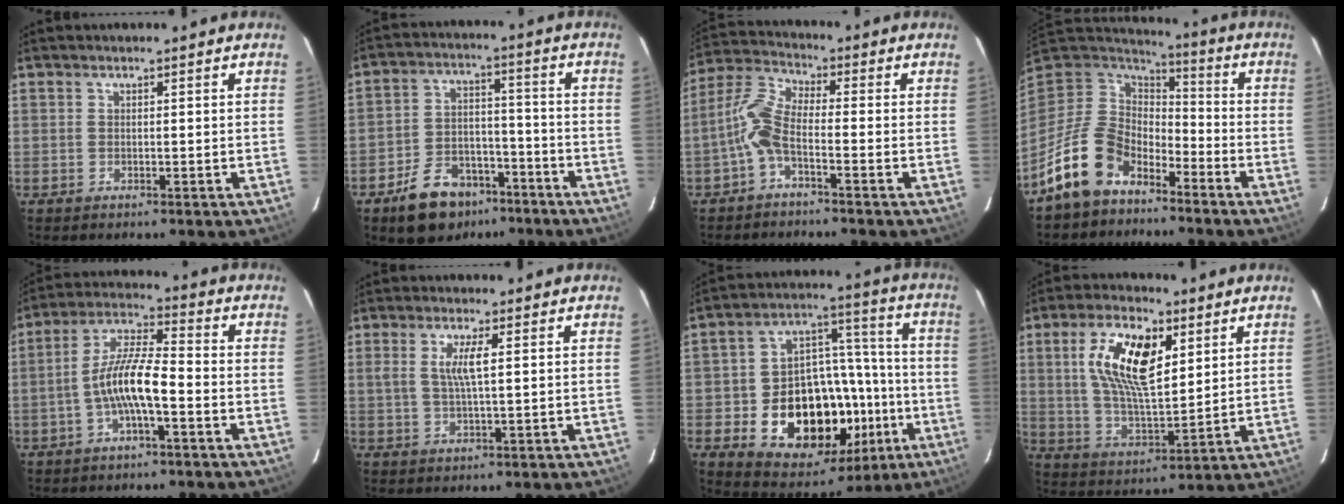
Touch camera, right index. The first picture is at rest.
{"total": 13.0, "force": [-8.8, 7.7, 5.7], "torque": [-0.121, 0.020, -0.125]}
{"total": 6.2, "force": [-2.6, 1.9, 5.3], "torque": [-0.128, 0.017, -0.058]}
{"total": 14.0, "force": [-9.1, 8.6, 6.3], "torque": [-0.151, 0.012, -0.159]}
{"total": 9.3, "force": [-3.2, 1.8, 8.6], "torque": [-0.181, 0.012, -0.060]}
{"total": 4.3, "force": [0.8, 0.5, 4.1], "torque": [-0.081, -0.001, 0.016]}
{"total": 24.2, "force": [-8.1, 16.5, 15.7], "torque": [-0.296, 0.033, -0.093]}
{"total": 14.5, "force": [5.2, 6.2, 12.1], "torque": [-0.227, 0.013, 0.102]}